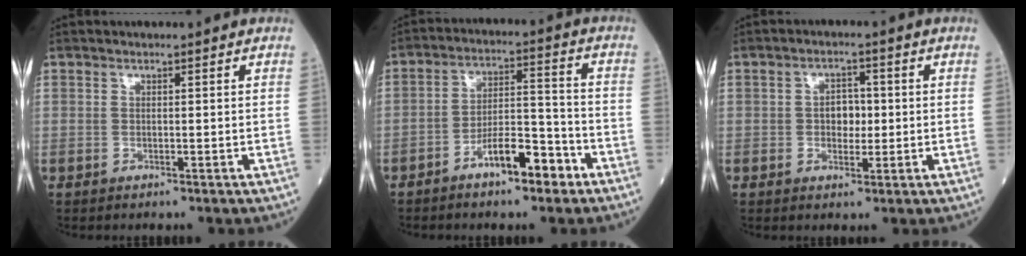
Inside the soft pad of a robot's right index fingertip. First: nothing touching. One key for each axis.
{"total": 8.5, "fx": -5.2, "fy": 2.3, "fz": 6.3, "tx": -0.109, "ty": 0.017, "tz": -0.087}
{"total": 3.6, "fx": 0.0, "fy": 2.3, "fz": 2.8, "tx": -0.041, "ty": 0.009, "tz": -0.001}